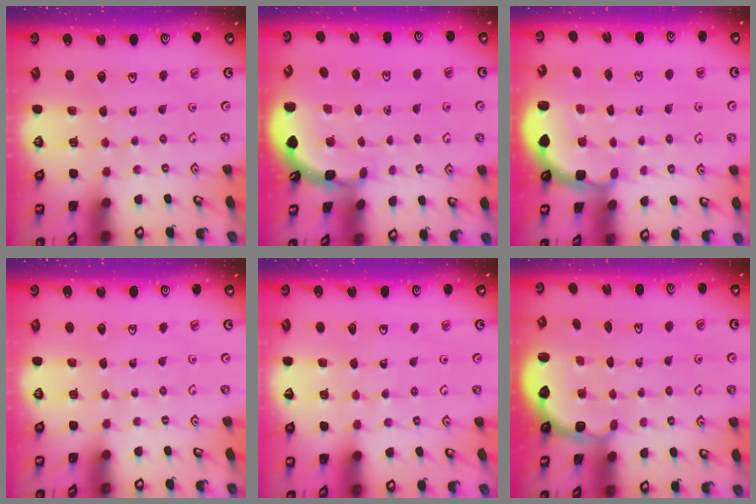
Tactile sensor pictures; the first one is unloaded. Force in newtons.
{"total": 1.8, "press": 1.8, "slide": 0.1}
{"total": 2.8, "press": 2.3, "slide": 1.7}
{"total": 0.0}
{"total": 2.3, "press": 2.3, "slide": 0.2}
{"total": 2.6, "press": 2.1, "slide": 1.5}